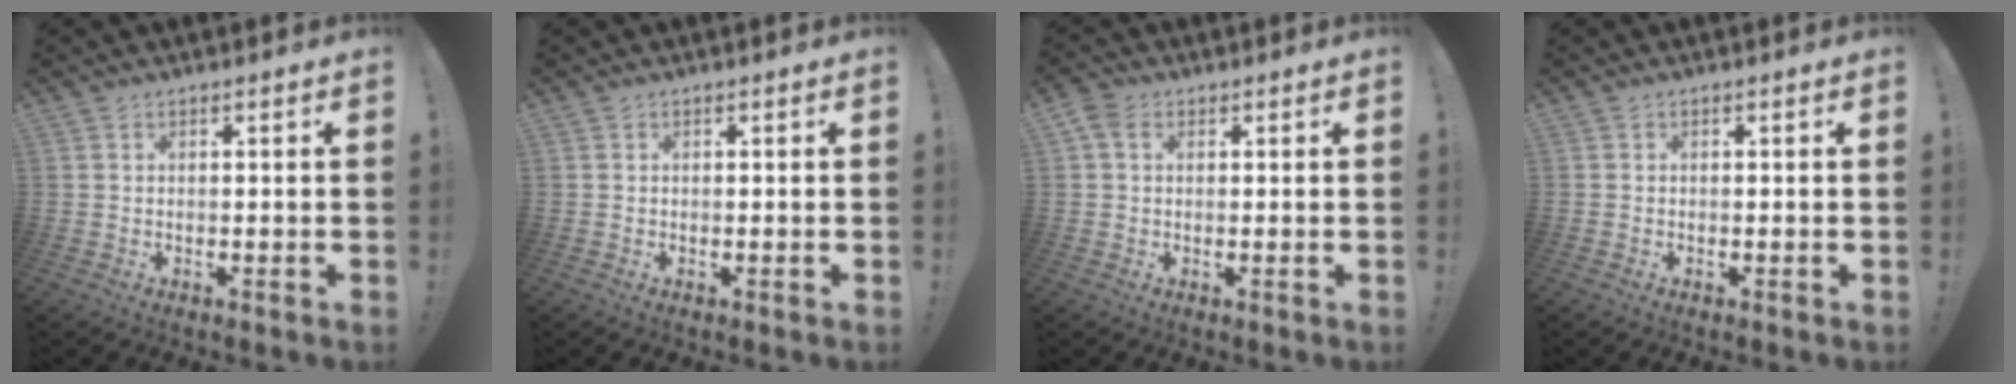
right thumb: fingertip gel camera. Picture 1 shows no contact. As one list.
[{"total": 0.0}, {"total": 3.4, "force": [1.2, 2.5, 2.0], "torque": [-0.037, 0.001, 0.024]}, {"total": 0.0}]